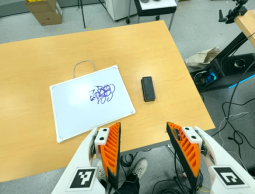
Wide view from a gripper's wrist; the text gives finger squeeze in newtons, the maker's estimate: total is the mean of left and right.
{"total": 0.0}